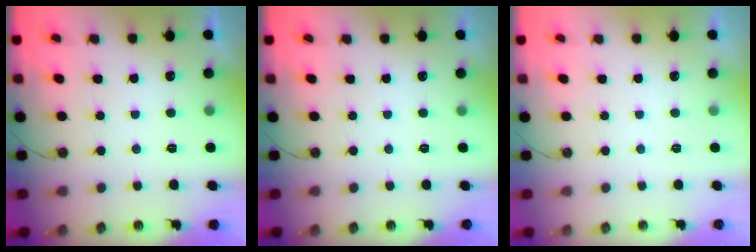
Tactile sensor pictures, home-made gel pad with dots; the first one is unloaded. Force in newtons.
{"total": 0.0}
{"total": 0.0}